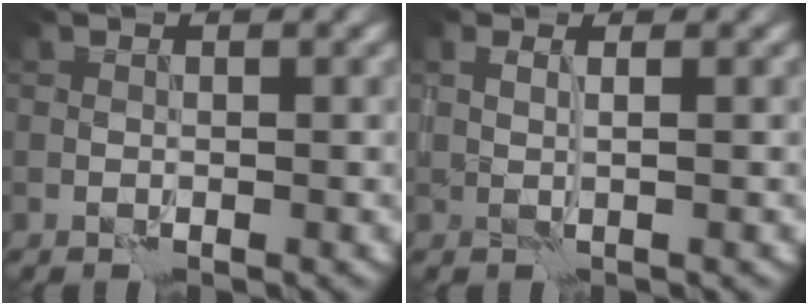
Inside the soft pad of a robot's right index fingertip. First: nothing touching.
{"total": 1.4, "force": [0.9, 0.3, 1.0], "torque": [-0.018, -0.002, 0.014]}